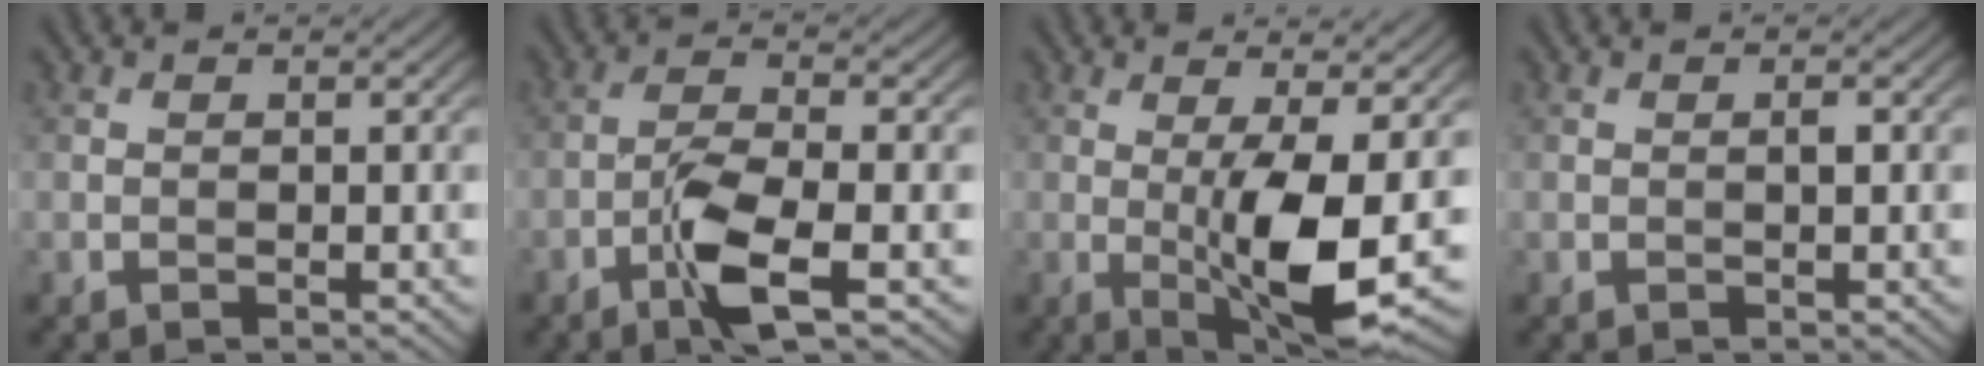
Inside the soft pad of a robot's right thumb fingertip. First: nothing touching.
{"total": 6.1, "force": [-2.7, 1.3, 5.3], "torque": [-0.111, 0.007, -0.058]}
{"total": 9.0, "force": [-1.0, 1.9, 8.8], "torque": [-0.158, -0.003, -0.014]}
{"total": 0.6, "force": [0.0, 0.1, 0.6], "torque": [-0.010, 0.001, 0.000]}